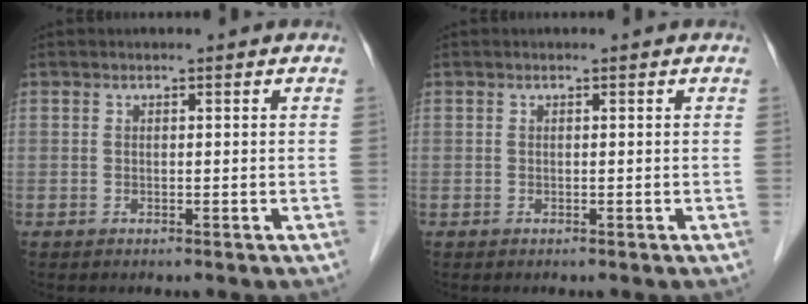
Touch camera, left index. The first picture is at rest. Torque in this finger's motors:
{"motor_torque": [0.00, 0.00, 0.00, 0.00]}